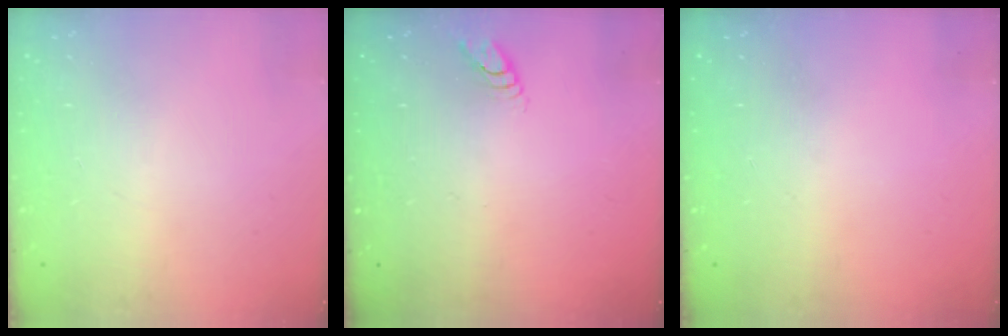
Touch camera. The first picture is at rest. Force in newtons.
{"total": 2.8, "press": 2.8, "slide": 0.3}
{"total": 0.0}